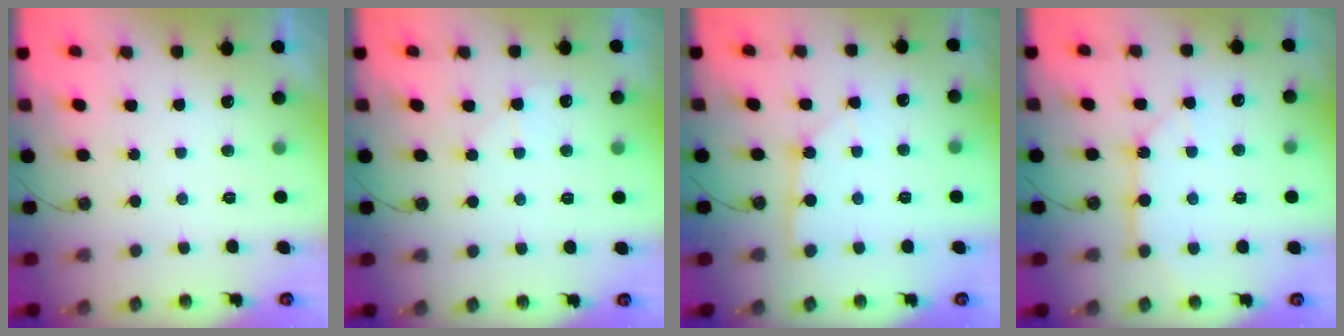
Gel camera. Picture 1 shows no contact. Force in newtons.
{"total": 4.5, "press": 4.4, "slide": 0.6}
{"total": 2.3, "press": 2.3, "slide": 0.2}
{"total": 10.1, "press": 10.0, "slide": 1.0}